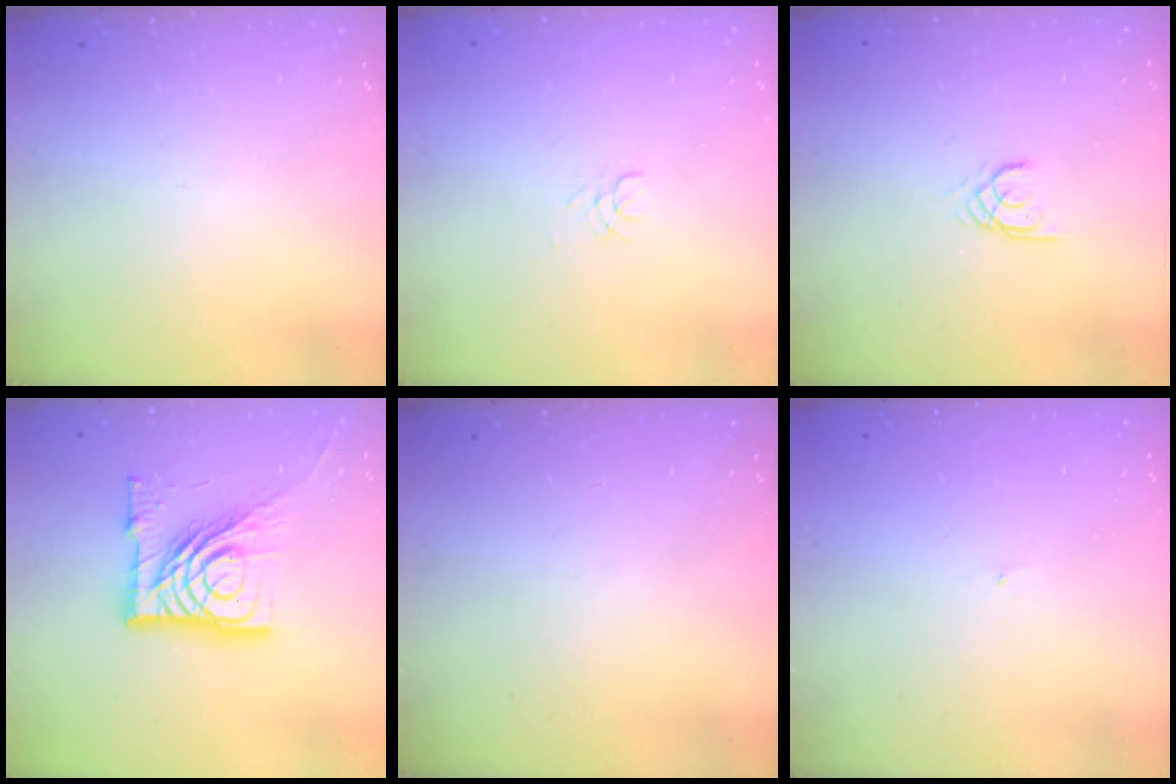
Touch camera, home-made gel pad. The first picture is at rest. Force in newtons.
{"total": 1.7, "press": 1.7, "slide": 0.2}
{"total": 1.6, "press": 1.6, "slide": 0.2}
{"total": 18.2, "press": 18.1, "slide": 2.1}
{"total": 0.0}
{"total": 0.8, "press": 0.8, "slide": 0.1}